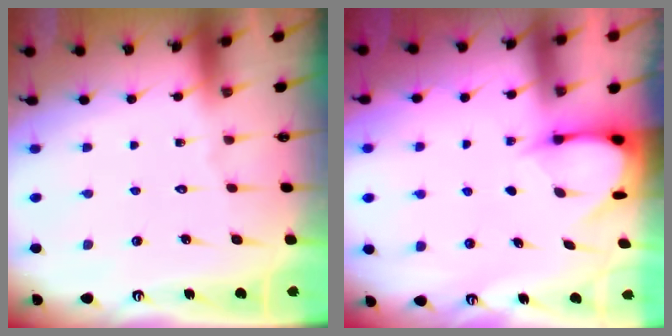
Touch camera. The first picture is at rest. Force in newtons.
{"total": 3.7, "press": 3.7, "slide": 0.3}